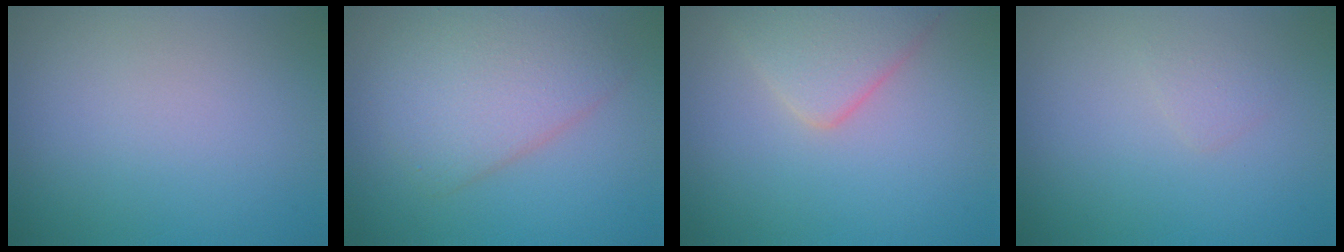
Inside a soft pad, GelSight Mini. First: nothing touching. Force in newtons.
{"total": 4.6, "press": 4.6, "slide": 0.1}
{"total": 3.8, "press": 3.8, "slide": 0.2}
{"total": 0.9, "press": 0.9, "slide": 0.0}